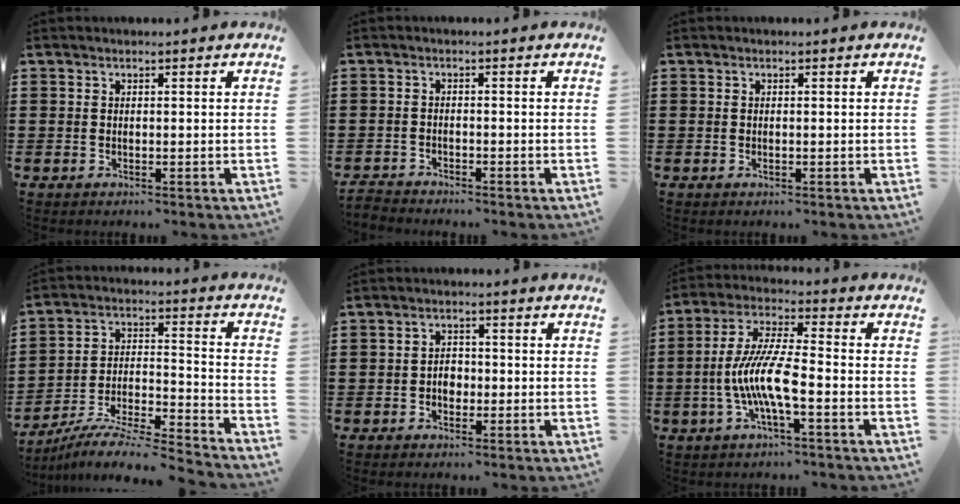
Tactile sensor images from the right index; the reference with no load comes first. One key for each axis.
{"total": 1.7, "fx": -1.6, "fy": 0.0, "fz": -0.4, "tx": 0.003, "ty": 0.004, "tz": -0.036}
{"total": 0.0}
{"total": 7.5, "fx": -7.0, "fy": -0.1, "fz": 2.5, "tx": -0.047, "ty": -0.004, "tz": -0.143}
{"total": 2.5, "fx": -0.6, "fy": 1.8, "fz": 1.6, "tx": -0.034, "ty": 0.004, "tz": -0.013}
{"total": 9.2, "fx": -2.7, "fy": 1.6, "fz": 8.6, "tx": -0.197, "ty": -0.015, "tz": -0.060}